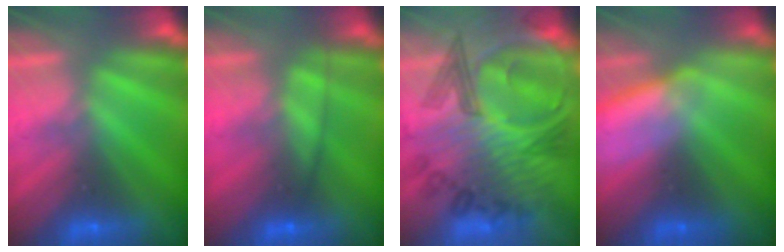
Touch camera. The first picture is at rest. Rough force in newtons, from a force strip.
{"total": 2.4}
{"total": 7.0}
{"total": 2.9}